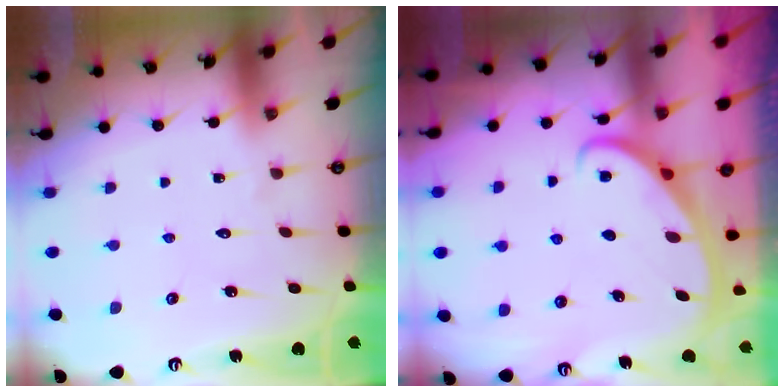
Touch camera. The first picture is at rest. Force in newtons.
{"total": 2.6, "press": 2.6, "slide": 0.4}